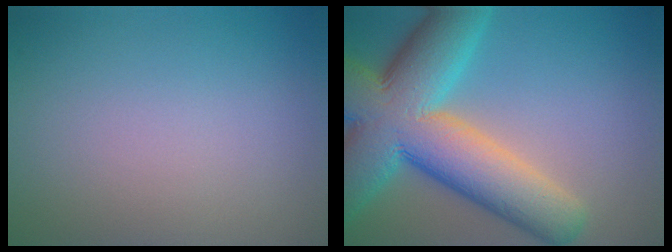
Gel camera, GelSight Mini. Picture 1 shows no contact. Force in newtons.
{"total": 14.0, "press": 14.0, "slide": 0.7}